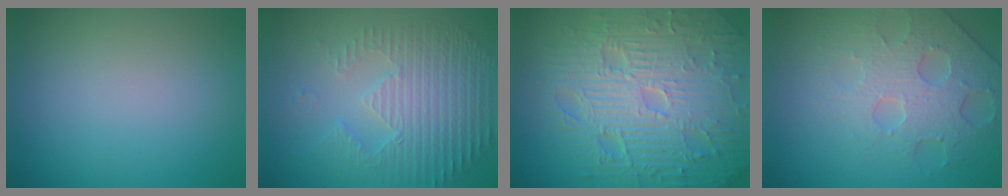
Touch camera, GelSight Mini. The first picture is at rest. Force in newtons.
{"total": 5.2, "press": 3.6, "slide": 3.7}
{"total": 11.9, "press": 7.7, "slide": 9.1}
{"total": 4.1, "press": 3.9, "slide": 1.3}